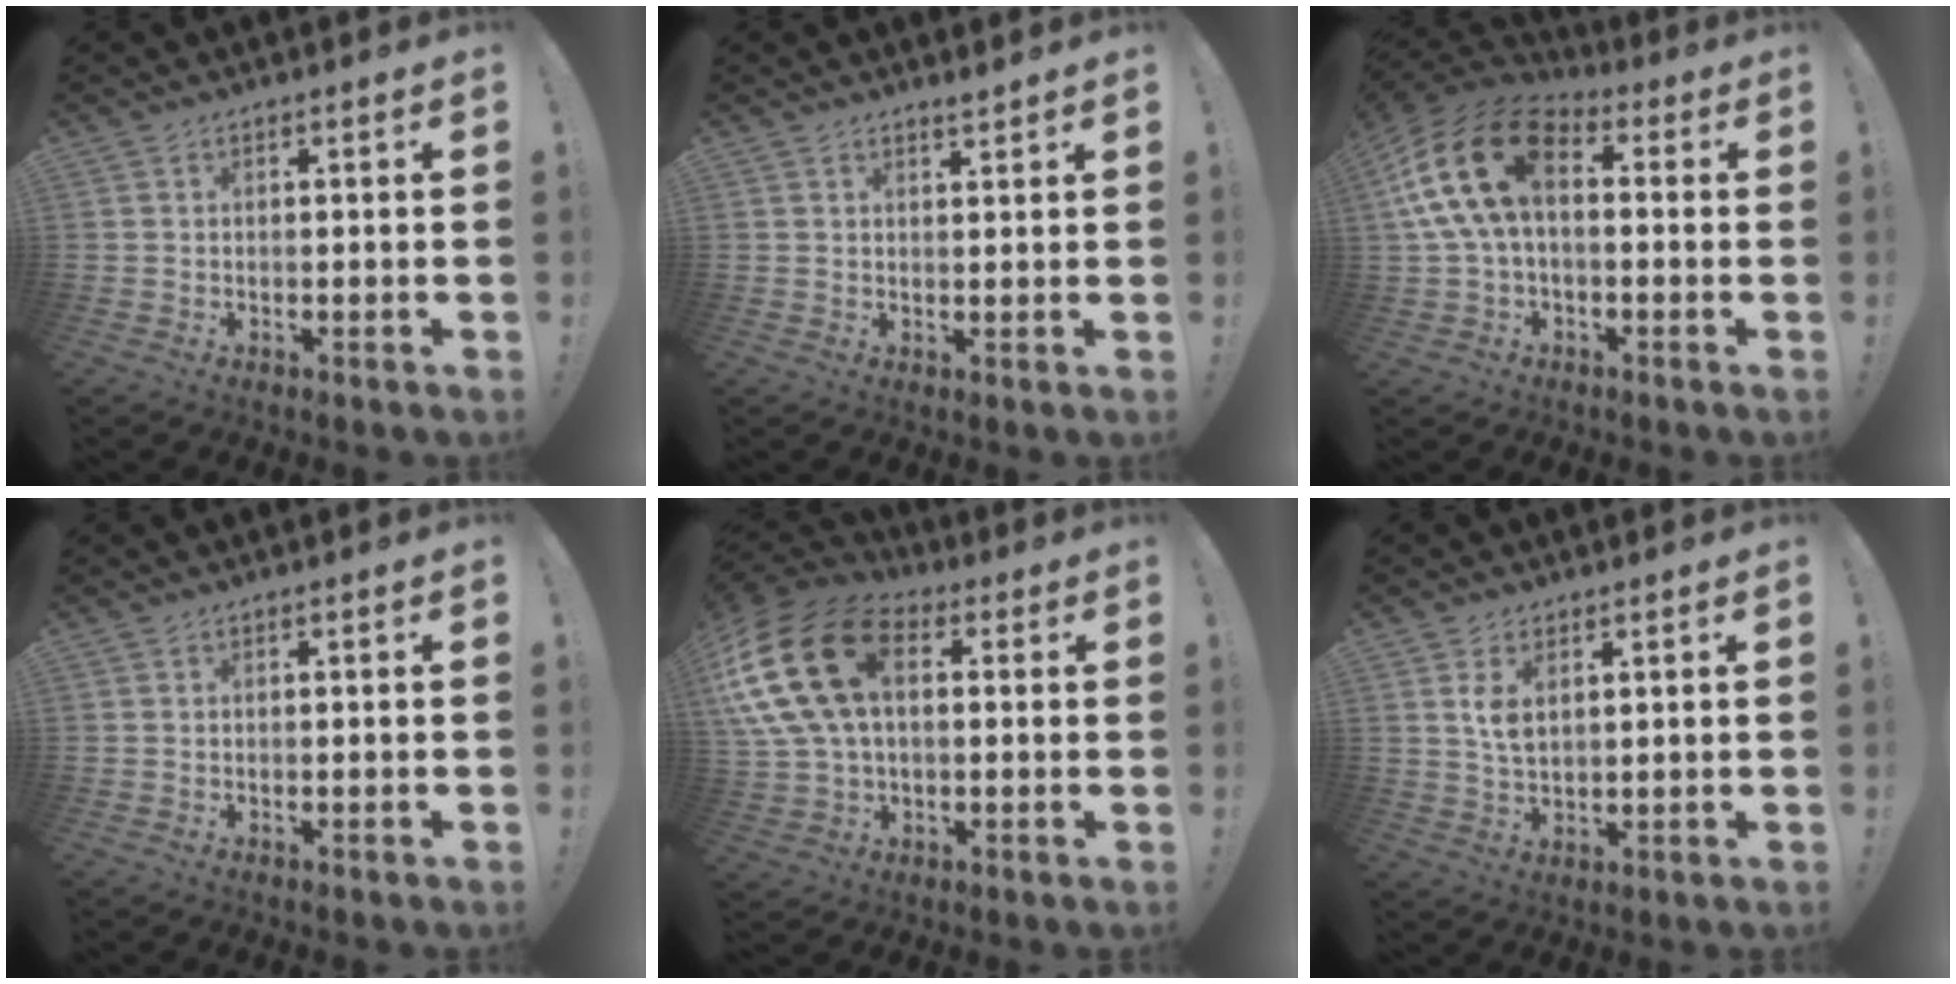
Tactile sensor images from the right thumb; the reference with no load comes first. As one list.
[{"total": 1.7, "force": [1.6, 0.1, 0.7], "torque": [-0.007, -0.011, 0.027]}, {"total": 17.0, "force": [4.0, 9.6, 13.4], "torque": [-0.264, 0.005, 0.079]}, {"total": 0.0}, {"total": 23.1, "force": [5.6, 15.2, 16.4], "torque": [-0.323, -0.004, 0.103]}, {"total": 5.4, "force": [2.4, 2.8, 4.0], "torque": [-0.073, -0.012, 0.039]}]